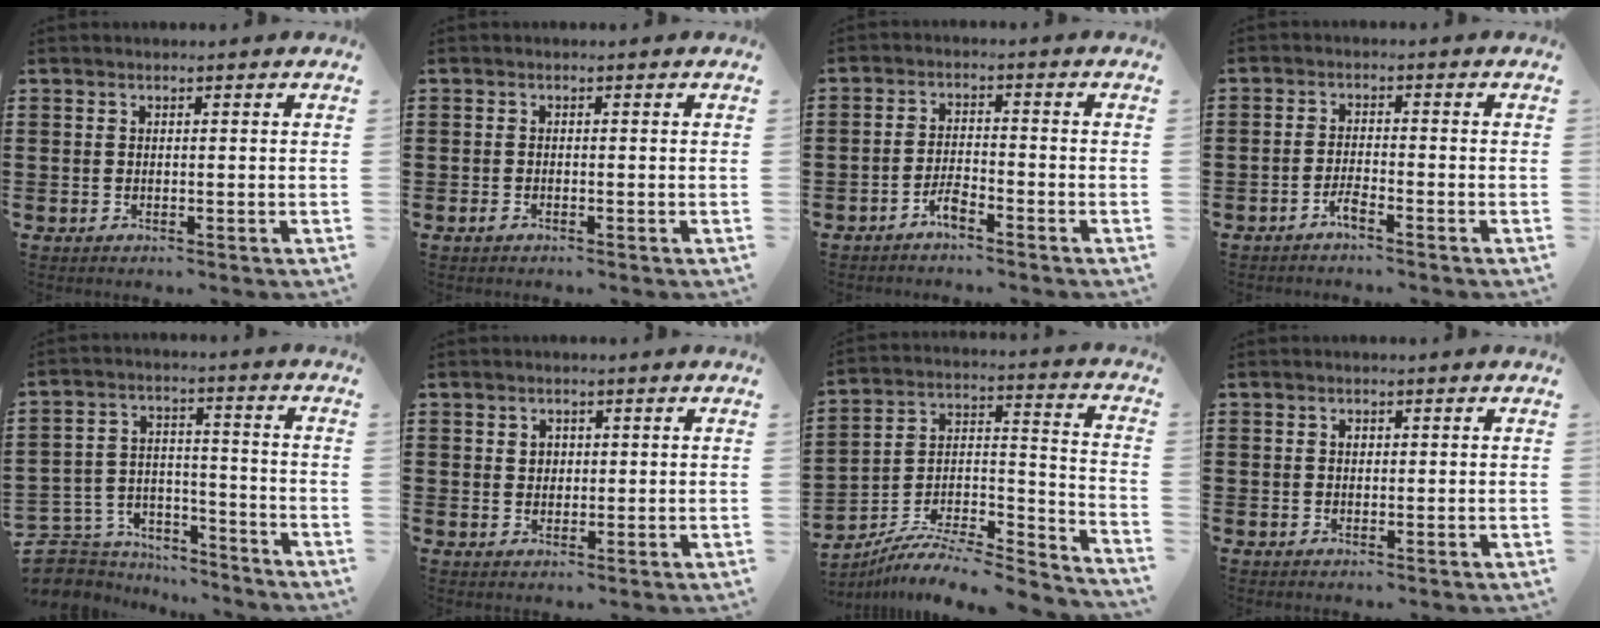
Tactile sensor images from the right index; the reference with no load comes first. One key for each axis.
{"total": 0.6, "fx": -0.4, "fy": 0.3, "fz": 0.4, "tx": -0.010, "ty": -0.003, "tz": -0.007}
{"total": 3.0, "fx": -2.4, "fy": 0.7, "fz": 1.7, "tx": -0.041, "ty": 0.005, "tz": -0.049}
{"total": 2.2, "fx": -1.8, "fy": 0.2, "fz": 1.4, "tx": -0.034, "ty": -0.002, "tz": -0.035}
{"total": 6.3, "fx": -5.8, "fy": 2.4, "fz": 0.4, "tx": -0.028, "ty": 0.011, "tz": -0.120}
{"total": 1.6, "fx": 0.7, "fy": 1.4, "fz": 0.5, "tx": -0.014, "ty": 0.009, "tz": 0.012}
{"total": 7.2, "fx": -6.4, "fy": 2.0, "fz": 2.9, "tx": -0.048, "ty": 0.006, "tz": -0.126}
{"total": 0.7, "fx": 0.2, "fy": 0.5, "fz": 0.4, "tx": -0.010, "ty": 0.002, "tz": 0.004}